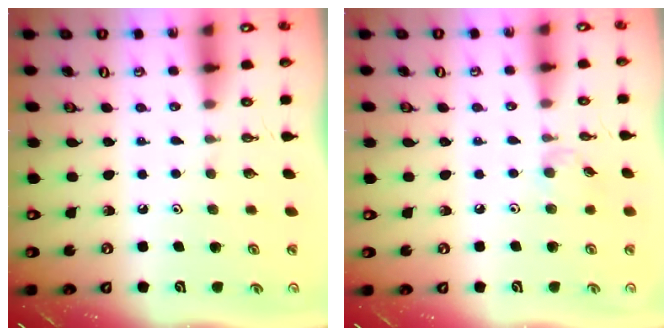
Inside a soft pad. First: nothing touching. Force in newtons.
{"total": 3.9, "press": 3.8, "slide": 0.6}